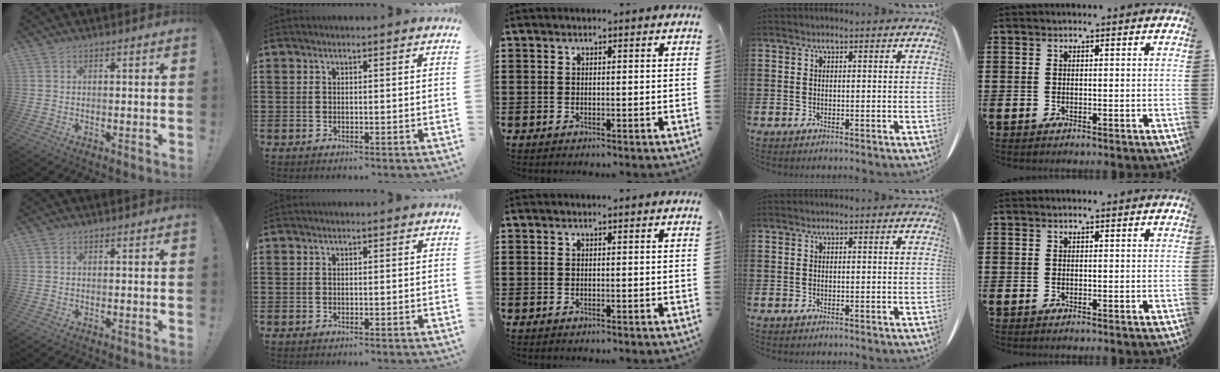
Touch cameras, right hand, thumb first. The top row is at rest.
{}